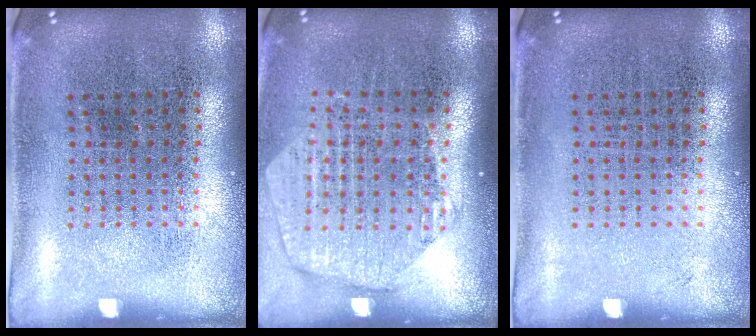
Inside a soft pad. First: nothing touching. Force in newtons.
{"total": 1.9, "press": 1.7, "slide": 0.9}
{"total": 0.0}